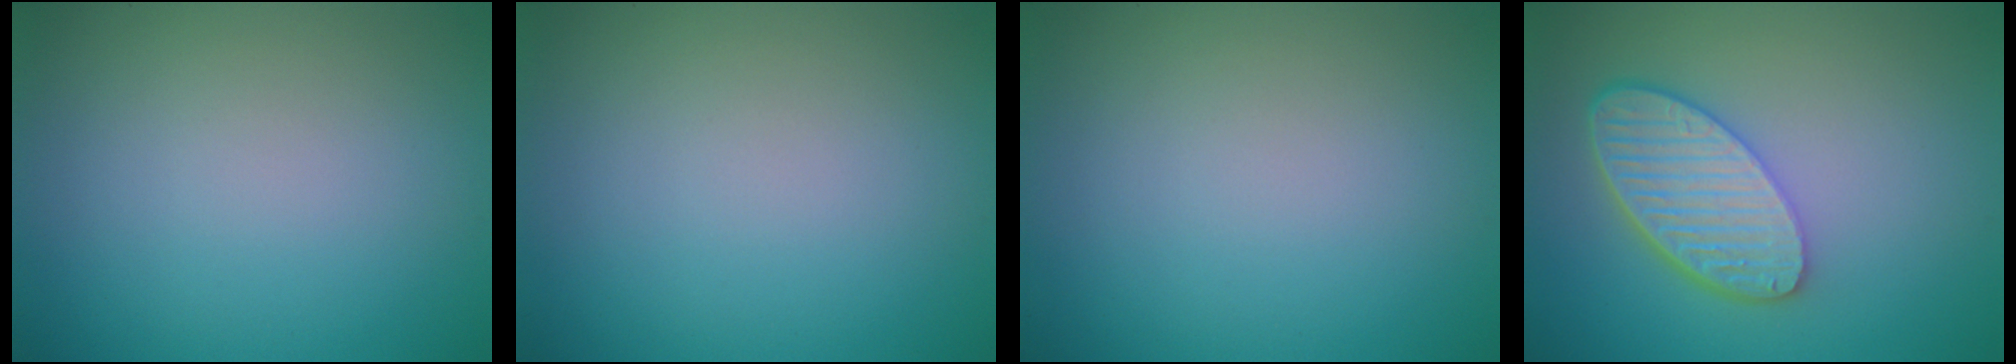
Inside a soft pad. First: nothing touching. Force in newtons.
{"total": 0.0}
{"total": 0.0}
{"total": 6.1, "press": 4.7, "slide": 3.9}